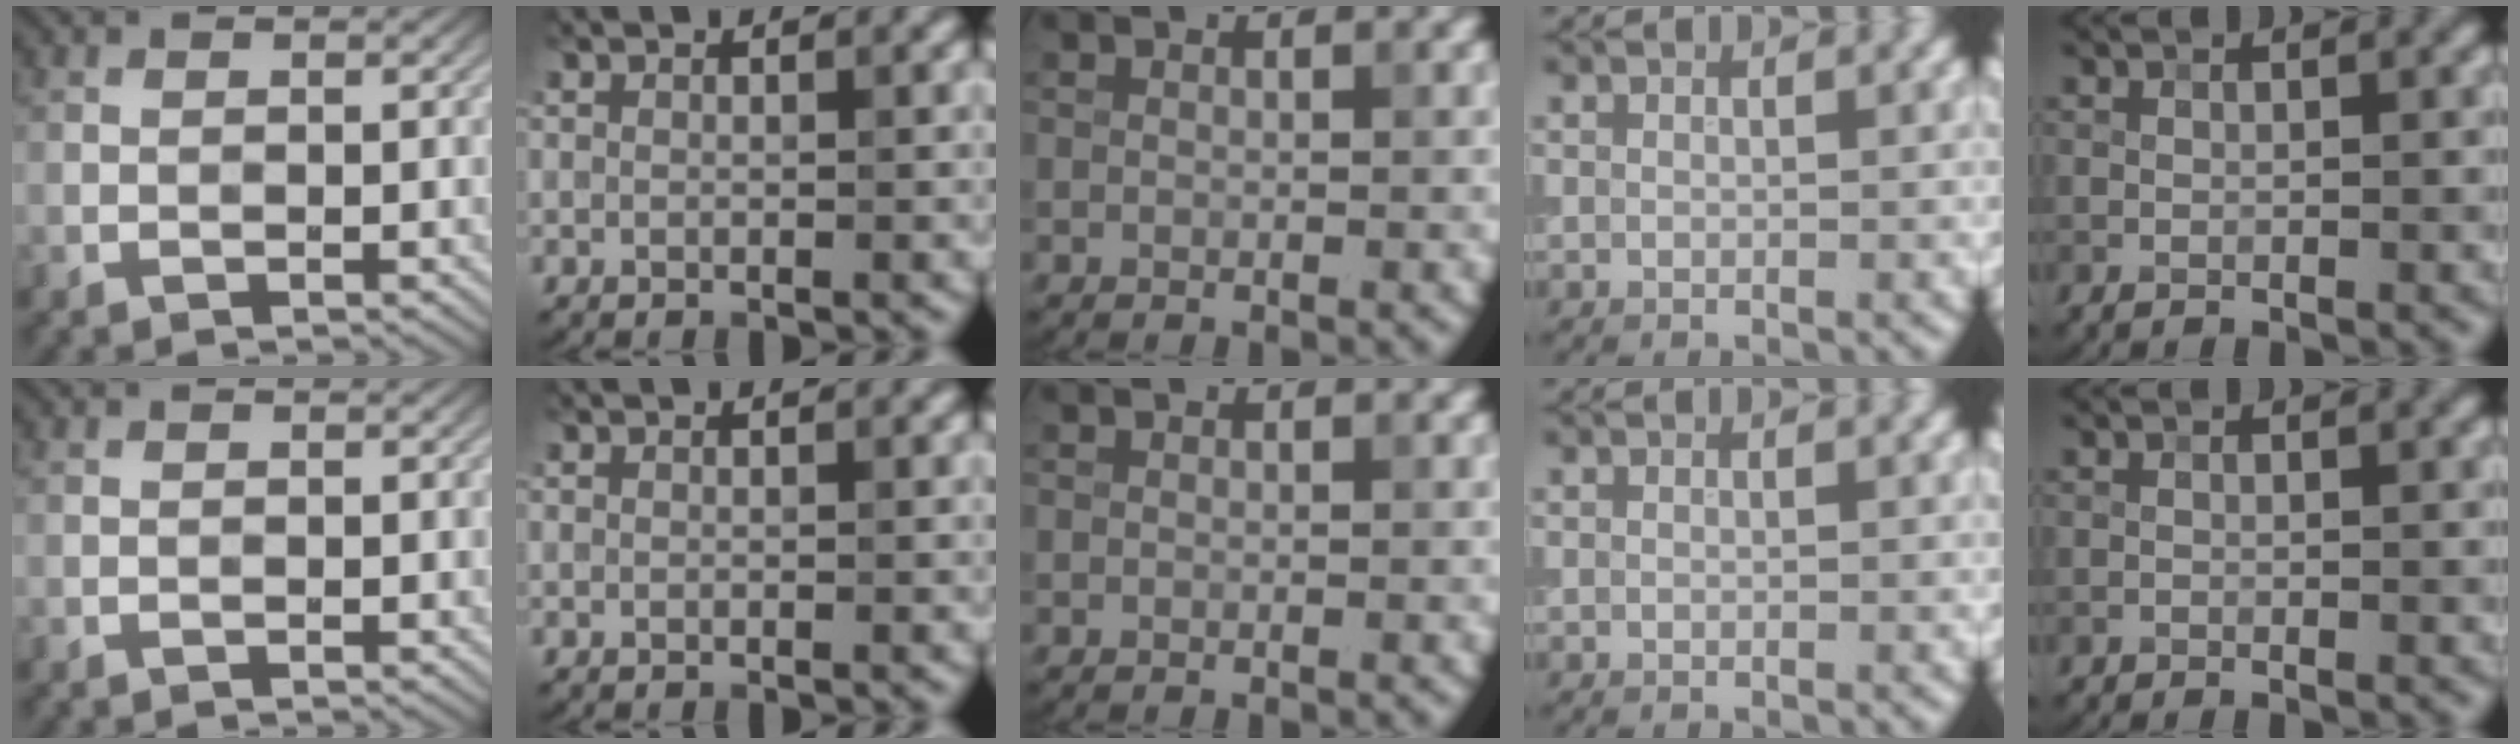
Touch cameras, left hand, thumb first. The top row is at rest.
{}